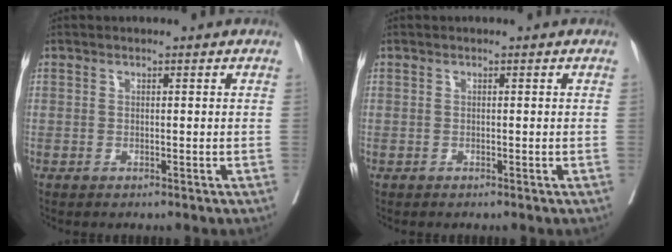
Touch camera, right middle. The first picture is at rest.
{"total": 0.0}